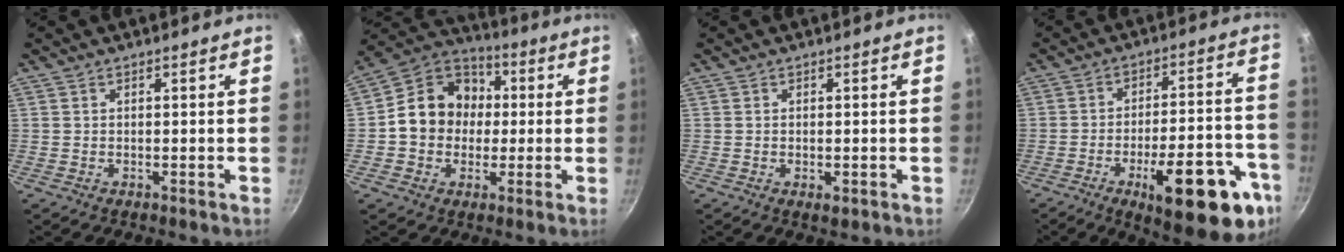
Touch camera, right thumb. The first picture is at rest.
{"total": 13.9, "force": [0.4, 12.0, 7.0], "torque": [-0.074, 0.029, -0.013]}
{"total": 1.6, "force": [-0.4, 0.9, 1.3], "torque": [-0.021, -0.005, -0.005]}
{"total": 22.6, "force": [-10.6, 7.9, 18.4], "torque": [-0.194, 0.039, -0.138]}